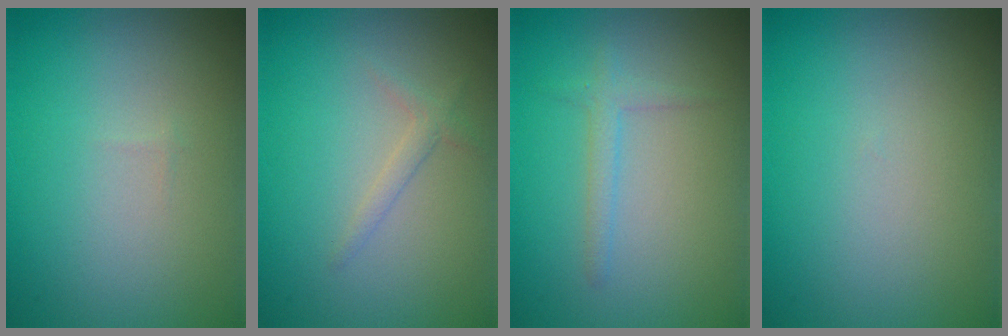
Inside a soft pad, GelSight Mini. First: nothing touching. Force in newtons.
{"total": 1.1, "press": 1.1, "slide": 0.1}
{"total": 1.4, "press": 1.4, "slide": 0.1}
{"total": 0.0}